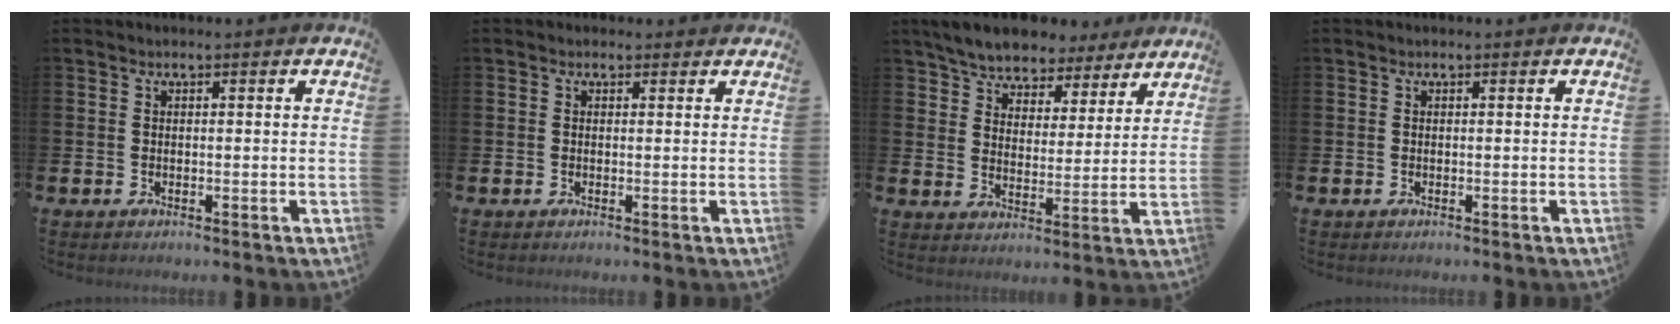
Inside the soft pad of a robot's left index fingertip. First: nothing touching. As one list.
[{"total": 0.5, "force": [0.2, 0.5, 0.1], "torque": [-0.003, 0.006, 0.001]}, {"total": 6.8, "force": [6.4, 2.2, 0.8], "torque": [-0.048, -0.036, 0.113]}, {"total": 0.0}]